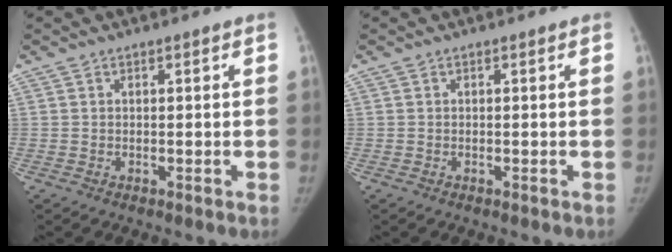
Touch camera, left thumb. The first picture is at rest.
{"total": 0.0}